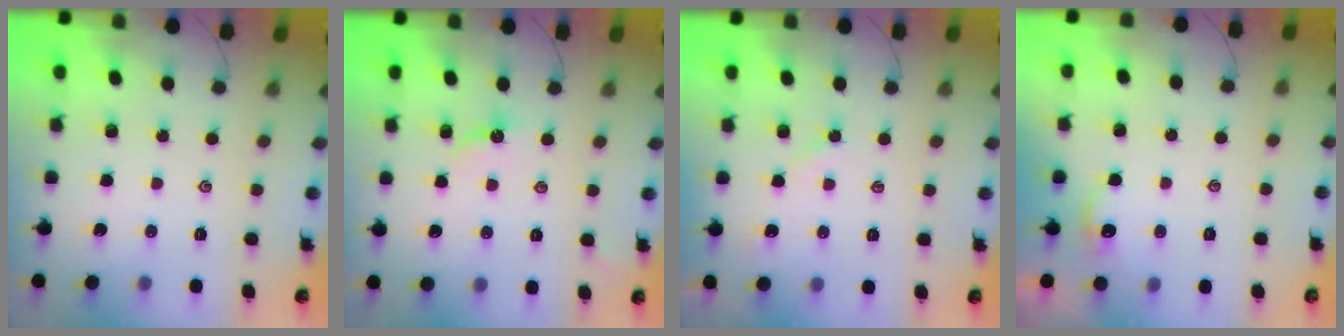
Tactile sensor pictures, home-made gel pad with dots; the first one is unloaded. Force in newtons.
{"total": 4.0, "press": 4.0, "slide": 0.6}
{"total": 3.3, "press": 3.3, "slide": 0.3}
{"total": 2.1, "press": 2.0, "slide": 0.3}